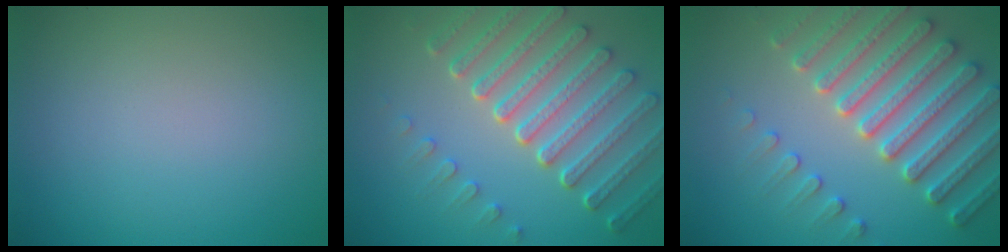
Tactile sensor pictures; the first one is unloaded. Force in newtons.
{"total": 7.2, "press": 5.4, "slide": 4.7}
{"total": 7.2, "press": 7.0, "slide": 1.8}